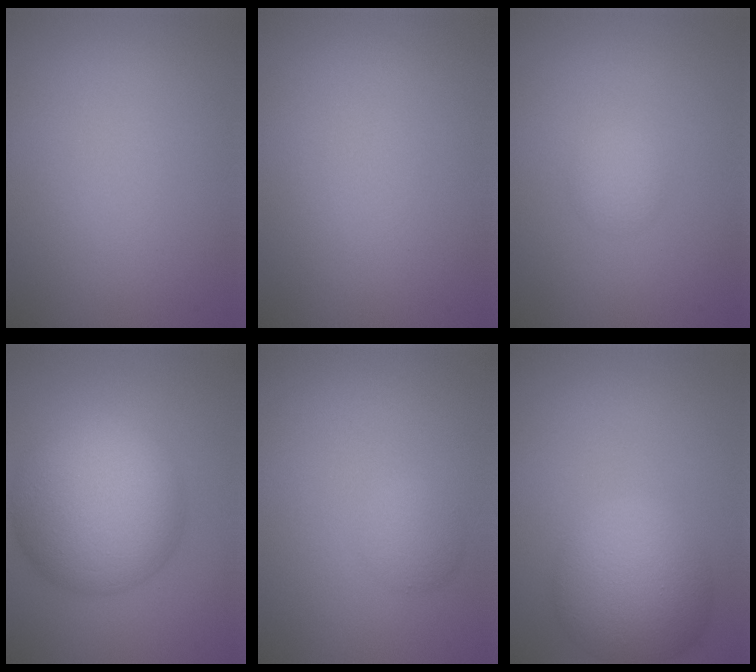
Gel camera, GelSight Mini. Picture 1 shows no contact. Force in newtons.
{"total": 0.0}
{"total": 1.4, "press": 1.4, "slide": 0.1}
{"total": 10.8, "press": 10.8, "slide": 0.3}
{"total": 1.7, "press": 1.7, "slide": 0.1}
{"total": 7.2, "press": 7.2, "slide": 0.2}